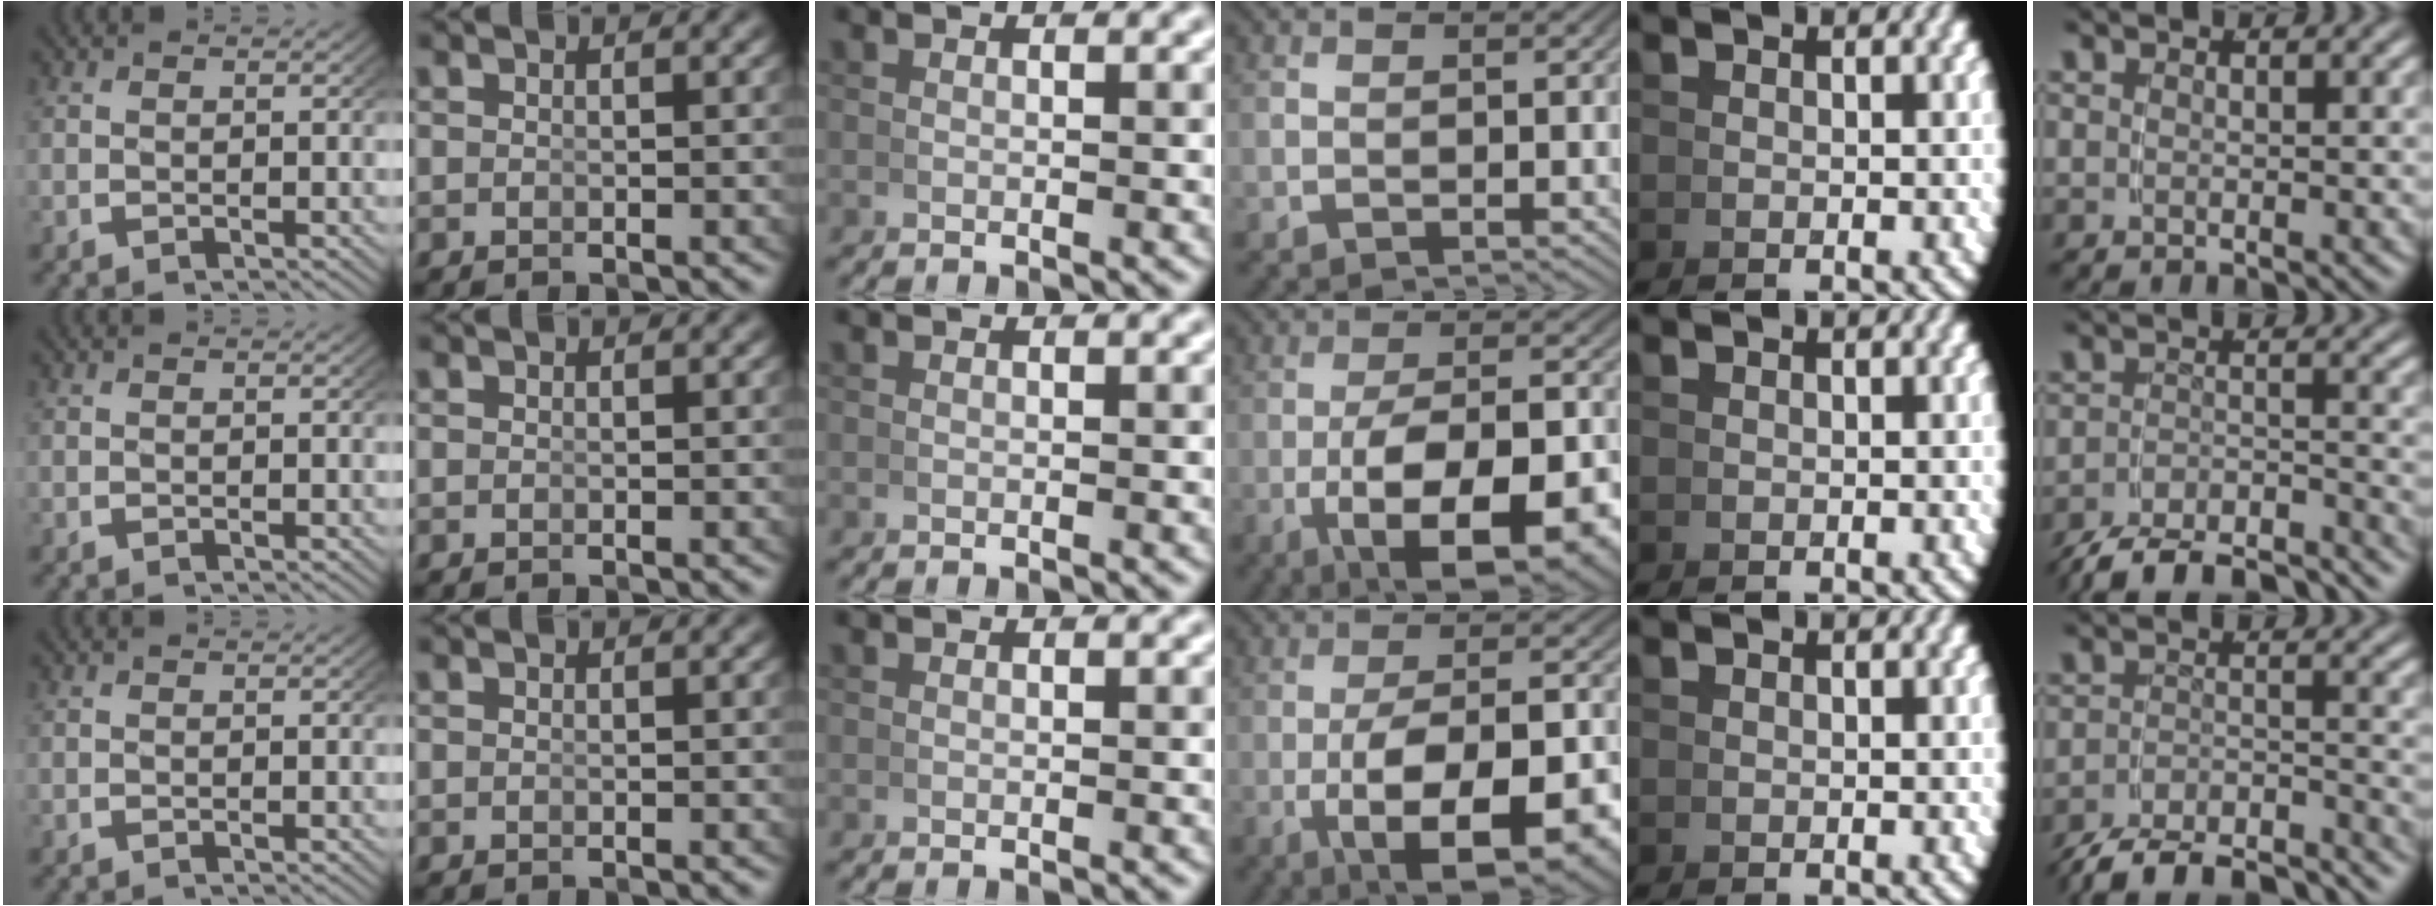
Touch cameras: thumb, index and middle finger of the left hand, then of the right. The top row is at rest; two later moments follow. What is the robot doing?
{"motion": "grasp_and_lifting", "object": "calculator"}